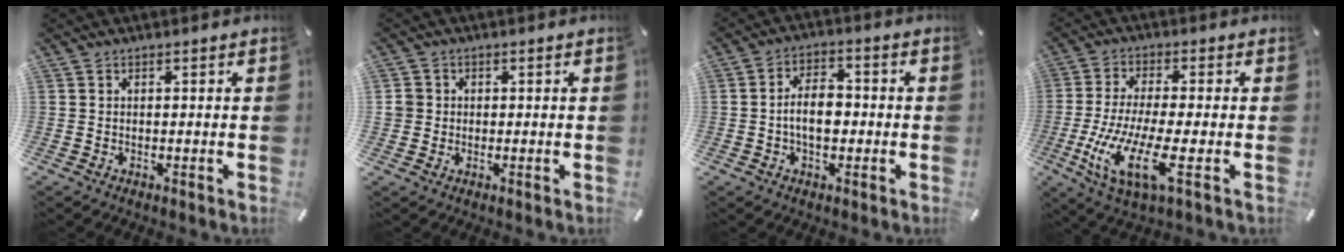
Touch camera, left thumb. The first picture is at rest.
{"total": 2.8, "force": [0.0, 2.7, 0.3], "torque": [-0.006, 0.006, -0.002]}
{"total": 7.7, "force": [-1.1, 4.7, 5.9], "torque": [-0.100, 0.013, -0.020]}
{"total": 14.6, "force": [-4.3, 4.3, 13.3], "torque": [-0.284, -0.018, -0.072]}